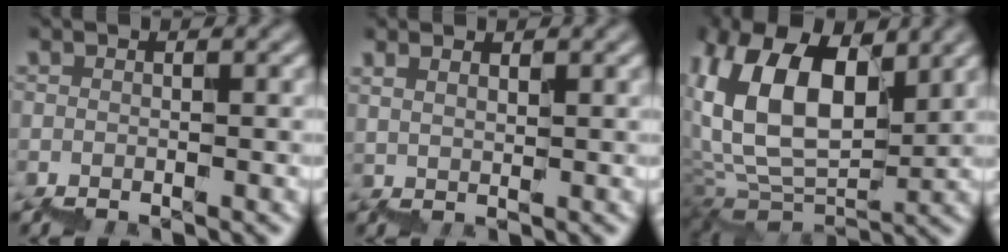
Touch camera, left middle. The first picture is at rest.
{"total": 1.4, "force": [1.3, 0.0, 0.5], "torque": [0.007, -0.004, 0.026]}
{"total": 10.7, "force": [6.4, 5.3, 6.7], "torque": [-0.136, 0.020, 0.117]}